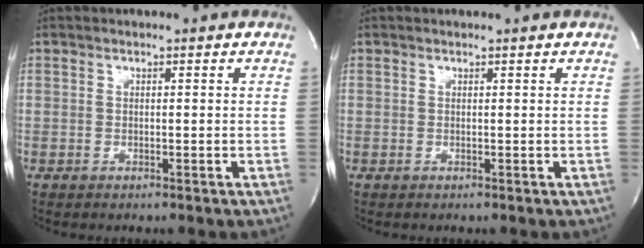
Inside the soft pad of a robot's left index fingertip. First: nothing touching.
{"total": 0.0}